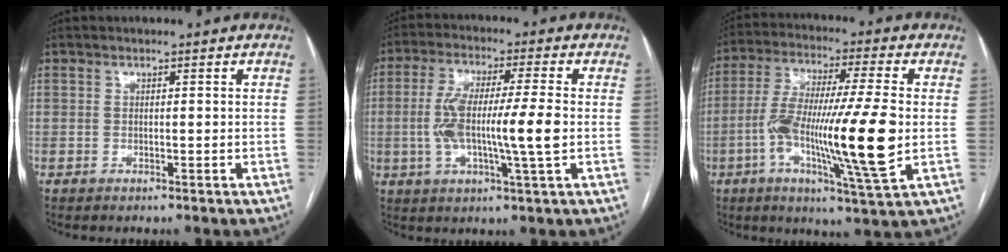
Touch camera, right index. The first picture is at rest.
{"total": 11.6, "force": [-0.9, 0.8, 11.5], "torque": [-0.224, 0.007, -0.020]}
{"total": 17.8, "force": [-2.9, 0.6, 17.5], "torque": [-0.325, -0.010, -0.056]}